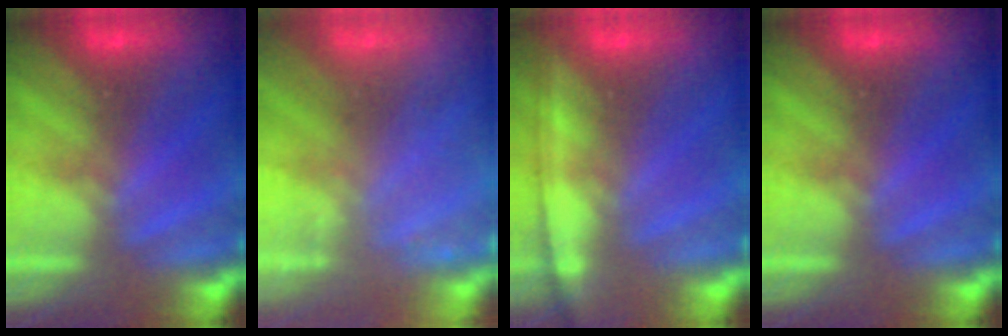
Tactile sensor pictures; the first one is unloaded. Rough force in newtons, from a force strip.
{"total": 2.3}
{"total": 1.3}
{"total": 0.0}